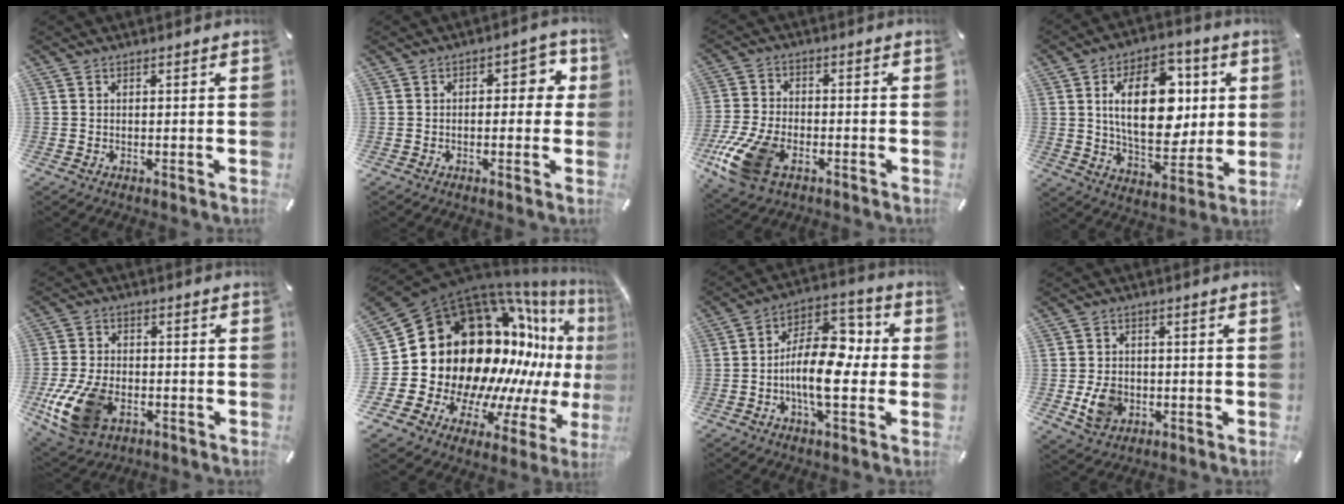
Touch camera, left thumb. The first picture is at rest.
{"total": 5.6, "force": [0.0, 3.5, 4.4], "torque": [-0.053, 0.005, -0.010]}
{"total": 13.4, "force": [-6.2, 7.9, 8.8], "torque": [-0.185, 0.019, -0.109]}
{"total": 20.0, "force": [4.1, 12.2, 15.3], "torque": [-0.255, 0.001, 0.065]}
{"total": 14.4, "force": [-5.0, 9.4, 9.7], "torque": [-0.212, 0.015, -0.085]}
{"total": 31.7, "force": [5.5, 22.4, 21.7], "torque": [-0.321, -0.155, 0.175]}
{"total": 14.8, "force": [-2.2, 8.1, 12.2], "torque": [-0.213, 0.005, -0.040]}
{"total": 6.9, "force": [-1.4, 5.7, 3.6], "torque": [-0.063, -0.004, -0.028]}